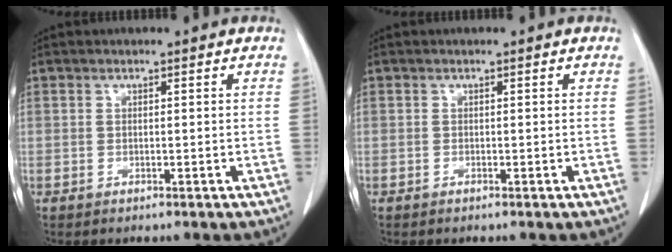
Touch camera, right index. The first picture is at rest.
{"total": 0.0}